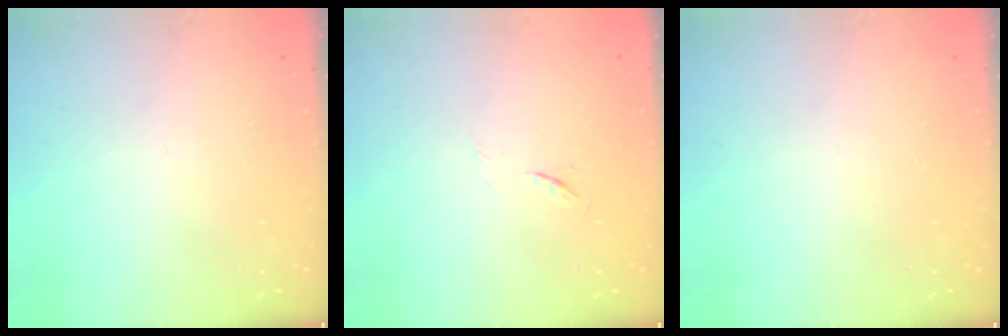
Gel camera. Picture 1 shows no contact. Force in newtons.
{"total": 4.0, "press": 4.0, "slide": 0.6}
{"total": 0.0}